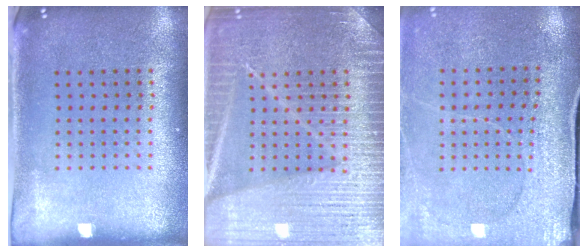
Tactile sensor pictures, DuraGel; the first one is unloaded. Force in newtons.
{"total": 6.7, "press": 6.7, "slide": 1.0}
{"total": 2.9, "press": 2.9, "slide": 0.4}